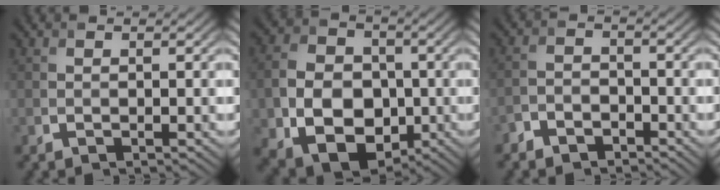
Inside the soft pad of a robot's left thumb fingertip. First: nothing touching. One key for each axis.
{"total": 11.9, "fx": -2.8, "fy": 8.9, "fz": 7.3, "tx": -0.153, "ty": -0.027, "tz": -0.060}
{"total": 3.0, "fx": -2.5, "fy": 1.5, "fz": 0.7, "tx": -0.007, "ty": 0.004, "tz": -0.060}